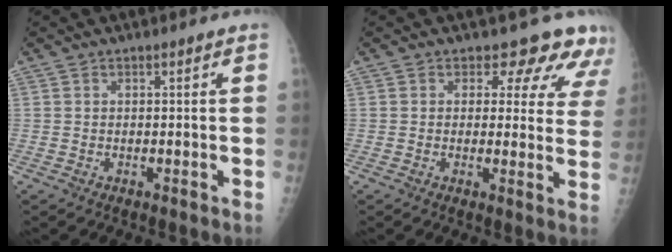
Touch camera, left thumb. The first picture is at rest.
{"total": 9.8, "force": [8.0, 5.1, 2.6], "torque": [0.025, -0.036, 0.062]}